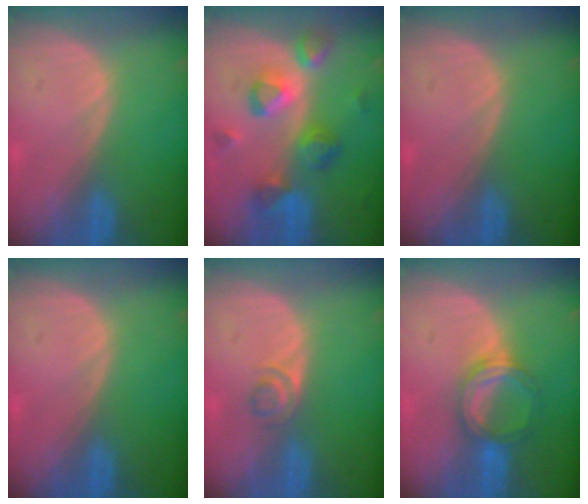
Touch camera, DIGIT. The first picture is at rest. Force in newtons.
{"total": 9.3, "press": 8.2, "slide": 4.3}
{"total": 0.0}
{"total": 0.0}
{"total": 2.3, "press": 2.1, "slide": 1.0}
{"total": 5.3, "press": 5.2, "slide": 0.5}